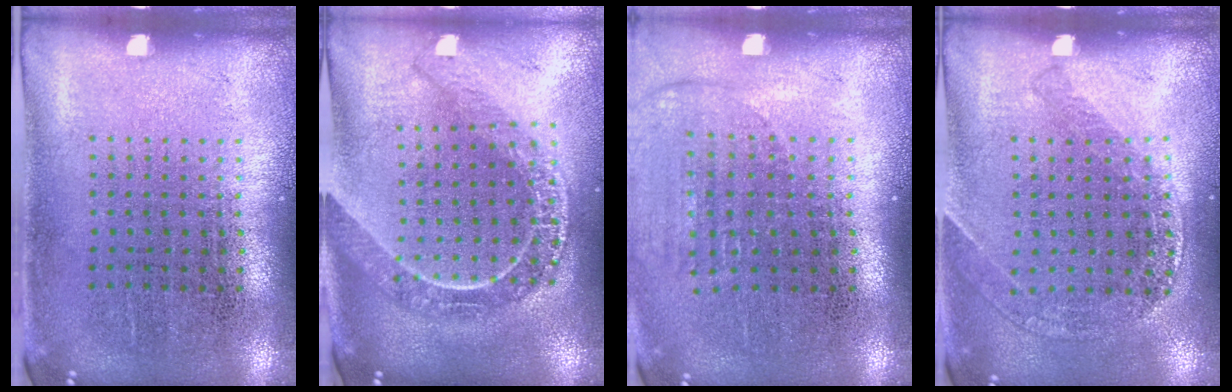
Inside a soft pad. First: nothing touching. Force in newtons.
{"total": 2.2, "press": 1.8, "slide": 1.2}
{"total": 1.4, "press": 1.2, "slide": 0.6}
{"total": 1.2, "press": 1.2, "slide": 0.1}